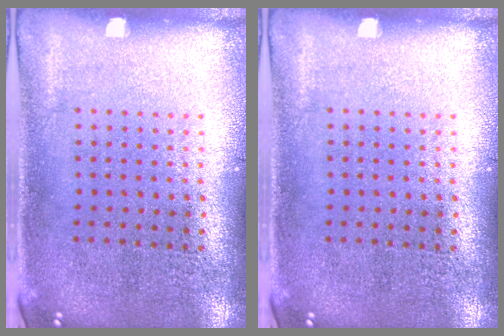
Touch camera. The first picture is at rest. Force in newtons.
{"total": 0.0}